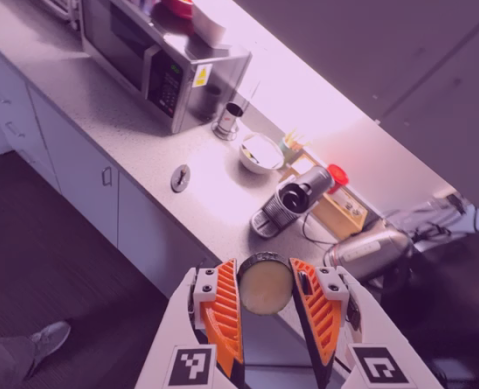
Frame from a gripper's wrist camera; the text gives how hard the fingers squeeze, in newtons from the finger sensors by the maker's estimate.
{"total": 10.5, "left": 11.1, "right": 9.8}